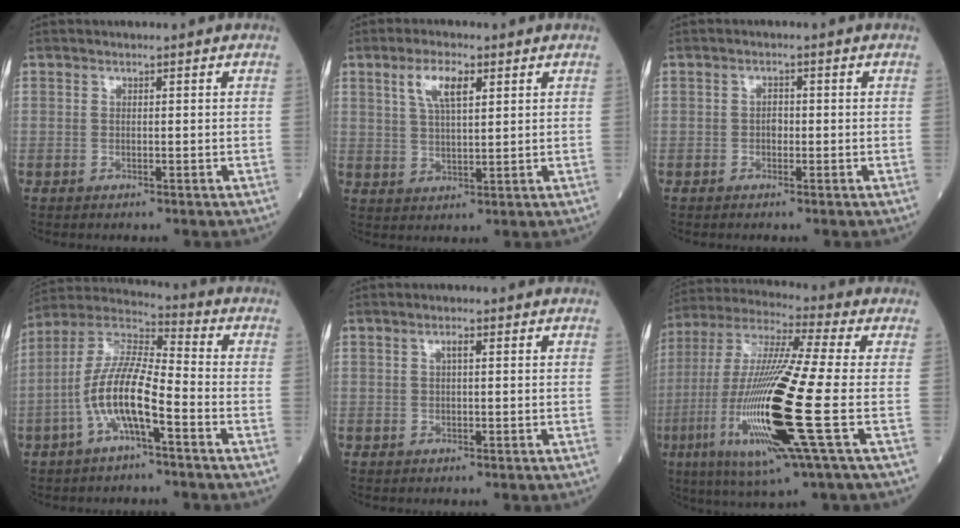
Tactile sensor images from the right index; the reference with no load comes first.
{"total": 5.9, "force": [2.7, 1.7, 5.0], "torque": [-0.100, 0.007, 0.054]}
{"total": 1.5, "force": [-0.2, 1.0, 1.1], "torque": [-0.016, 0.003, -0.005]}
{"total": 11.5, "force": [-4.0, 2.2, 10.5], "torque": [-0.220, 0.013, -0.081]}
{"total": 1.1, "force": [0.3, 0.2, 1.0], "torque": [-0.019, 0.003, 0.003]}
{"total": 22.1, "force": [-5.3, 0.9, 21.4], "torque": [-0.469, -0.031, -0.105]}